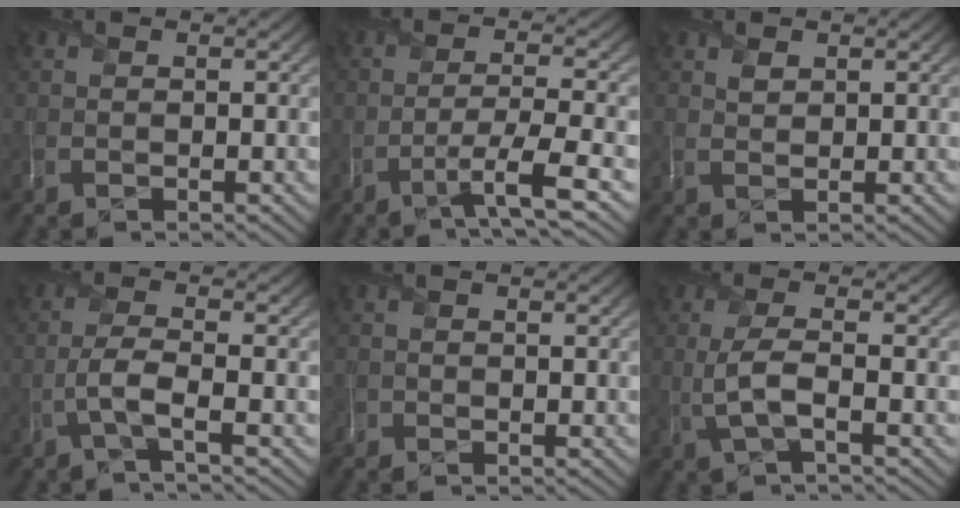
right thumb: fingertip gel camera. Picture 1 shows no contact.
{"total": 6.0, "force": [-3.1, 0.7, 5.1], "torque": [-0.085, 0.010, -0.061]}
{"total": 1.4, "force": [1.2, 0.5, 0.4], "torque": [-0.008, 0.004, 0.024]}
{"total": 3.4, "force": [-1.4, 0.5, 3.1], "torque": [-0.065, 0.011, -0.043]}
{"total": 0.7, "force": [-0.5, 0.4, -0.1], "torque": [0.006, -0.002, -0.014]}
{"total": 3.8, "force": [-0.6, 0.9, 3.6], "torque": [-0.080, 0.010, -0.018]}